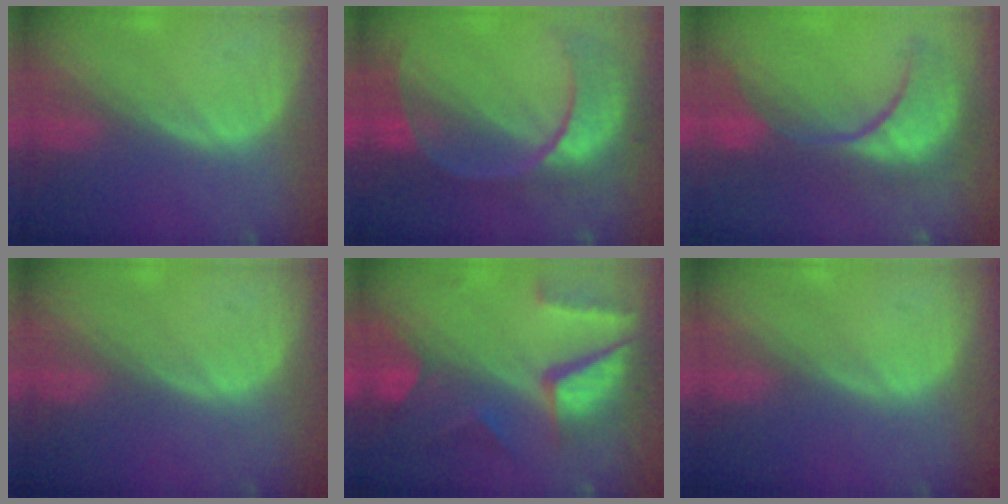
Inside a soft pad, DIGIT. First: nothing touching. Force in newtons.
{"total": 10.9, "press": 9.3, "slide": 5.7}
{"total": 10.5, "press": 10.0, "slide": 3.4}
{"total": 0.0}
{"total": 10.5, "press": 8.7, "slide": 6.0}
{"total": 0.0}